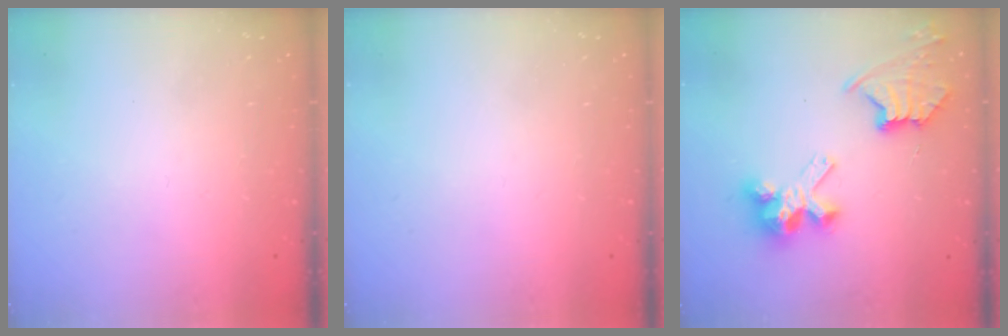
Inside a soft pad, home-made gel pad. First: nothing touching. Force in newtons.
{"total": 0.0}
{"total": 9.8, "press": 9.8, "slide": 0.7}